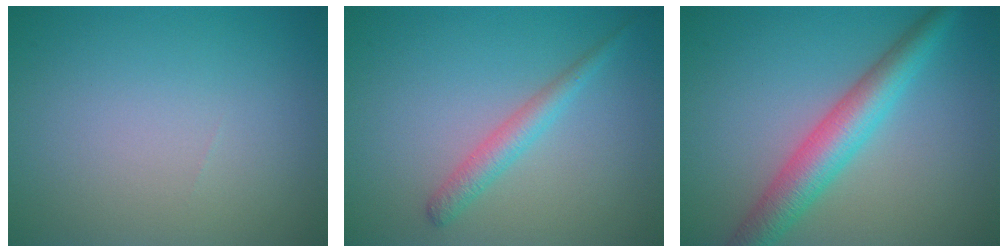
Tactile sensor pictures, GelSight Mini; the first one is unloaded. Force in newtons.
{"total": 2.2, "press": 2.2, "slide": 0.0}
{"total": 5.3, "press": 5.3, "slide": 0.1}